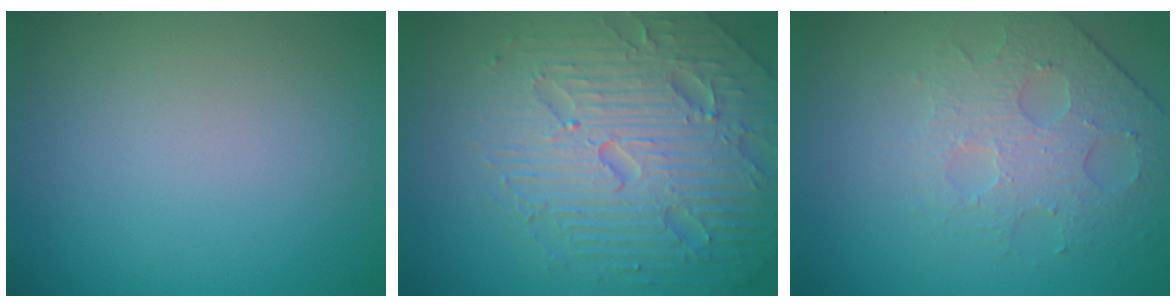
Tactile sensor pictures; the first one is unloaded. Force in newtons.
{"total": 7.4, "press": 7.3, "slide": 1.6}
{"total": 4.5, "press": 3.3, "slide": 3.0}